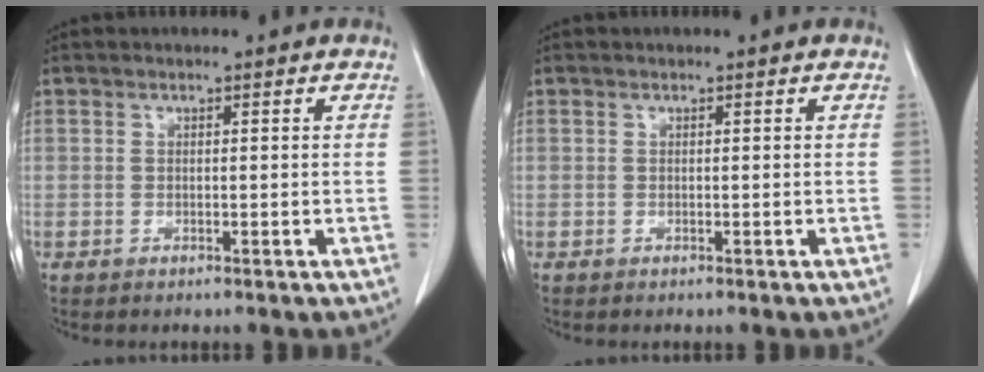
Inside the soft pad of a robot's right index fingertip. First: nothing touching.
{"total": 0.0}